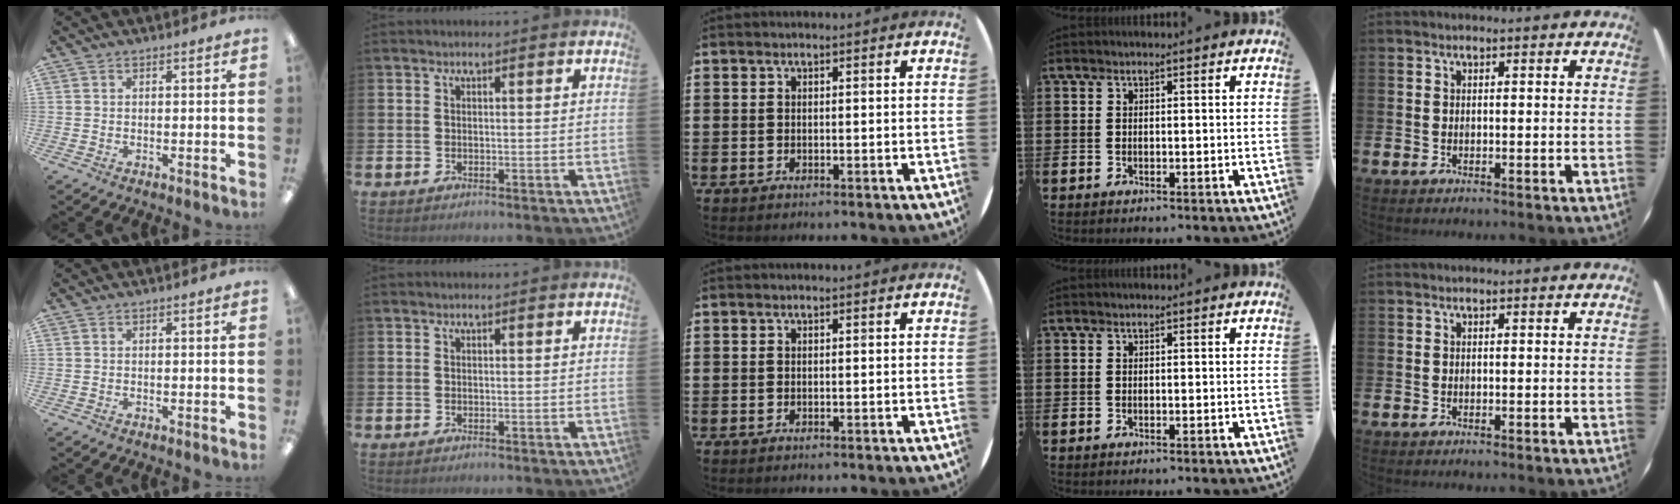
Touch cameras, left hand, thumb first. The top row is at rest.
{}